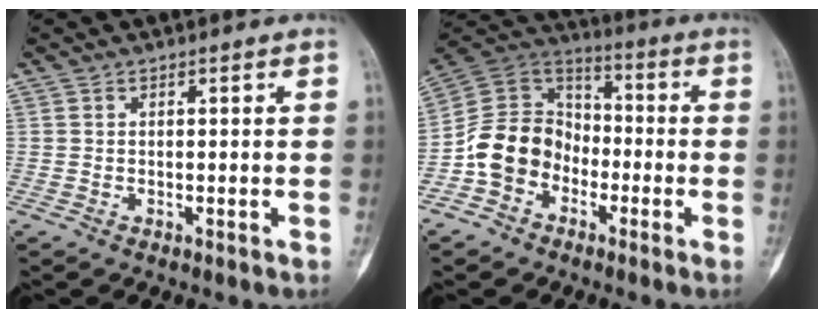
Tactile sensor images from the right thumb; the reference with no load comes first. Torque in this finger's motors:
{"motor_torque": [1.58, 1.73, 1.02, -1.29, 0.03]}